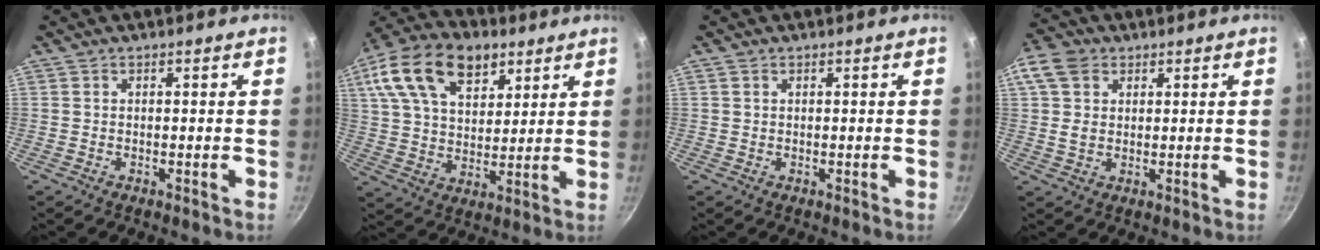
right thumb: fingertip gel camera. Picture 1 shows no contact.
{"total": 20.0, "force": [9.9, 12.1, 12.5], "torque": [-0.205, -0.007, 0.165]}
{"total": 0.6, "force": [0.3, 0.5, 0.2], "torque": [-0.004, 0.001, 0.005]}
{"total": 8.5, "force": [3.1, 6.3, 4.8], "torque": [-0.083, -0.002, 0.049]}